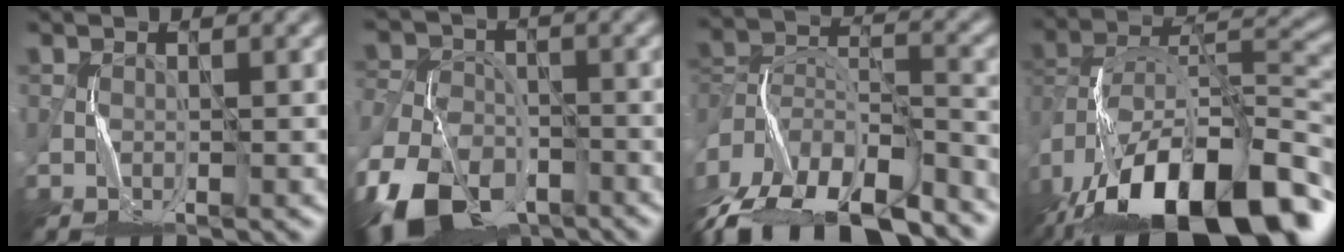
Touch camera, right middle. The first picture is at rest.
{"total": 11.0, "force": [-7.3, 6.1, 5.6], "torque": [-0.110, -0.032, -0.143]}
{"total": 14.9, "force": [-10.7, 6.6, 8.0], "torque": [-0.159, 0.003, -0.156]}
{"total": 17.3, "force": [-9.4, 8.1, 12.0], "torque": [-0.208, 0.003, -0.156]}